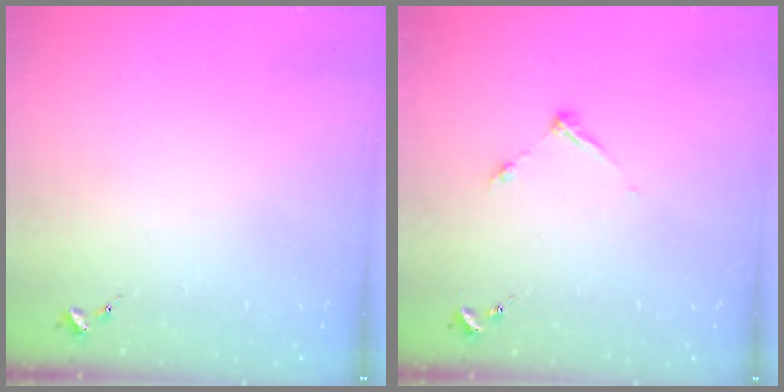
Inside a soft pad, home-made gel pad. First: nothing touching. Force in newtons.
{"total": 5.6, "press": 5.6, "slide": 0.6}